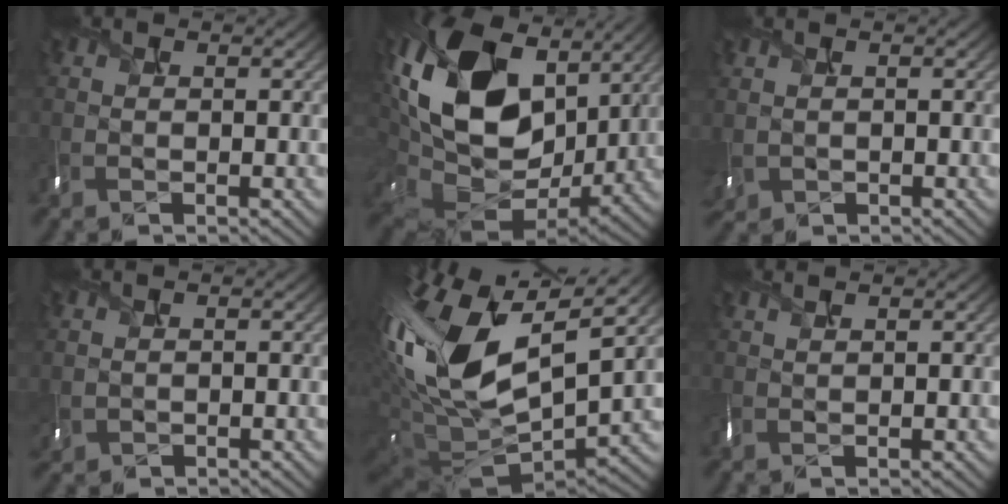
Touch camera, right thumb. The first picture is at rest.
{"total": 19.3, "force": [5.4, 13.2, 12.9], "torque": [-0.296, -0.005, 0.112]}
{"total": 2.5, "force": [0.0, 1.8, 1.7], "torque": [-0.049, -0.010, 0.012]}
{"total": 1.7, "force": [0.3, 1.2, 1.2], "torque": [-0.038, -0.004, 0.014]}
{"total": 19.2, "force": [3.6, 9.6, 16.3], "torque": [-0.341, -0.017, 0.074]}
{"total": 1.4, "force": [1.0, 0.3, 0.8], "torque": [-0.012, 0.003, 0.021]}